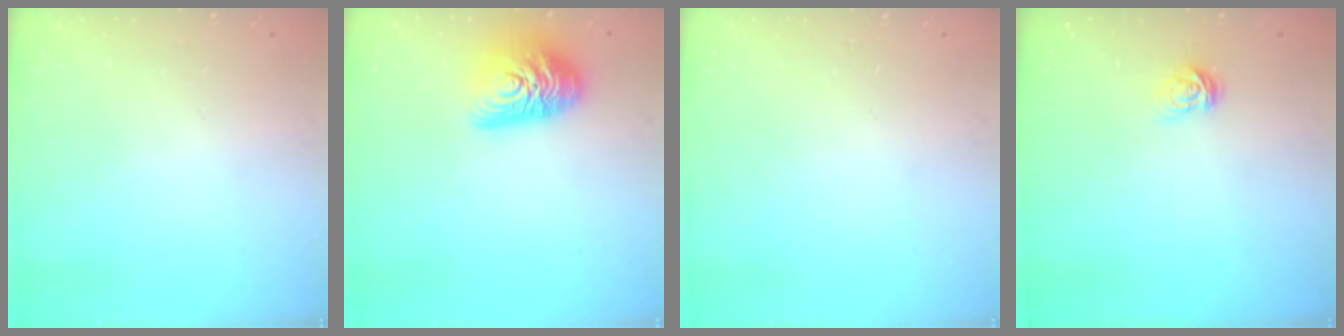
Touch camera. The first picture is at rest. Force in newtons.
{"total": 12.8, "press": 12.8, "slide": 0.9}
{"total": 0.0}
{"total": 3.9, "press": 3.8, "slide": 0.5}